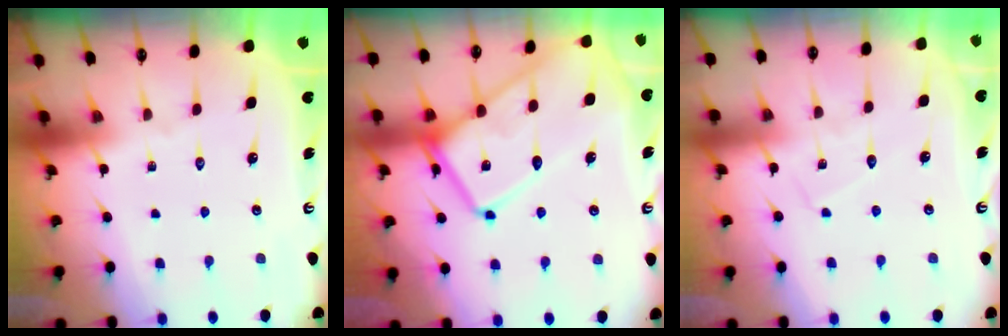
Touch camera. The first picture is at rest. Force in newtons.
{"total": 16.5, "press": 16.5, "slide": 1.5}
{"total": 5.6, "press": 5.6, "slide": 0.4}